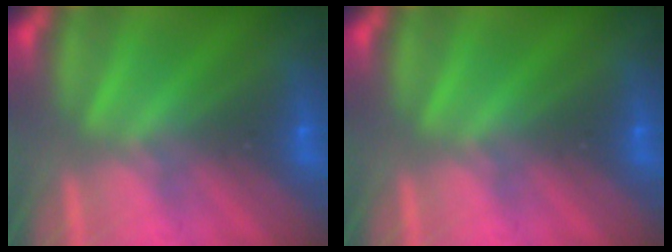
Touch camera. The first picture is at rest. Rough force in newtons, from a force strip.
{"total": 0.0}